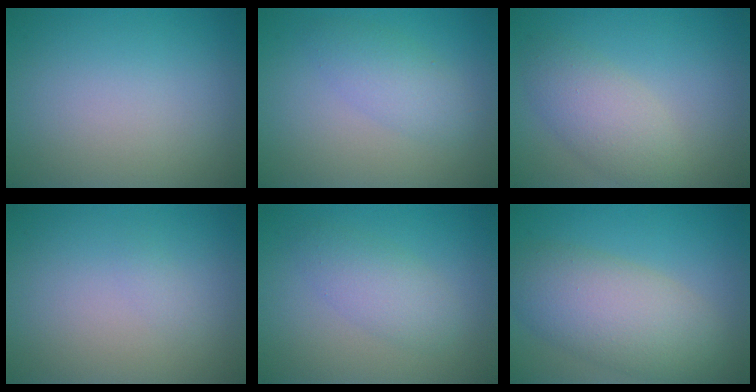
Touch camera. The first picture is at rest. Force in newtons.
{"total": 2.7, "press": 2.7, "slide": 0.0}
{"total": 3.8, "press": 3.8, "slide": 0.3}
{"total": 0.6, "press": 0.6, "slide": 0.1}
{"total": 2.9, "press": 2.9, "slide": 0.1}
{"total": 7.2, "press": 7.2, "slide": 0.6}